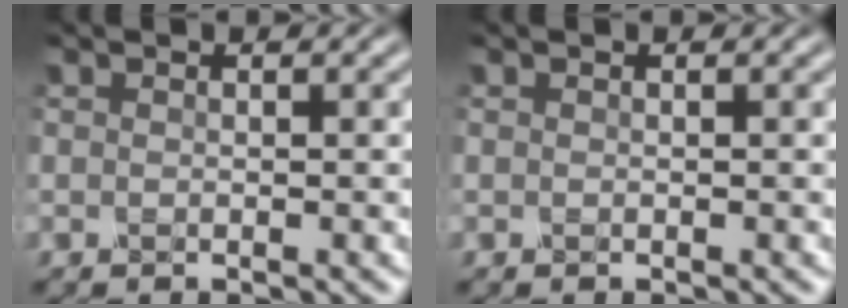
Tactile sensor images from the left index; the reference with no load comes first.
{"total": 0.0}